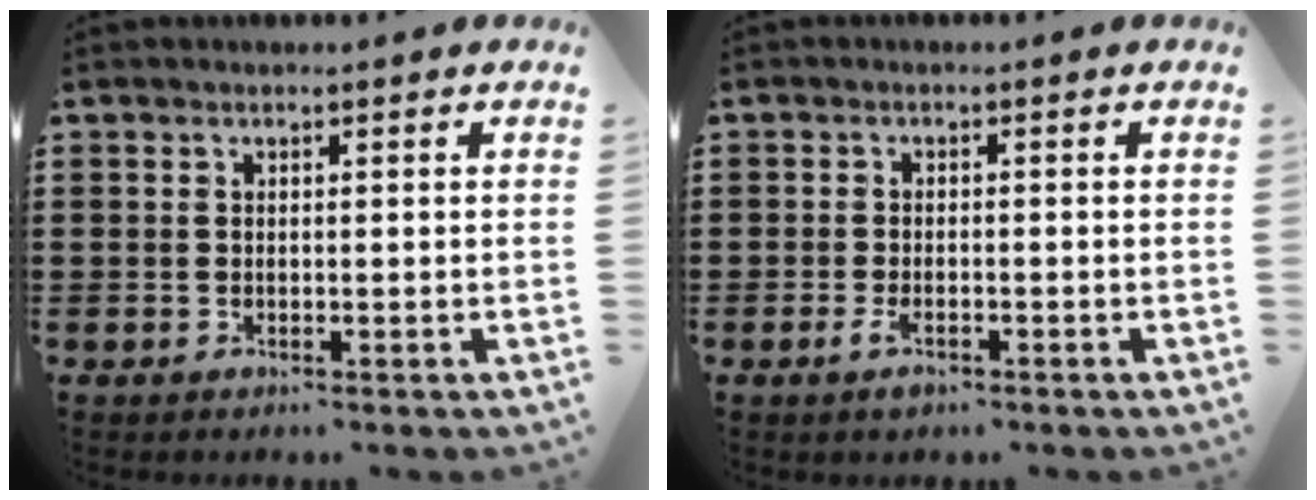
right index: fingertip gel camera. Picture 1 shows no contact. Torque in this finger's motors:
{"motor_torque": [0.21, 0.16, 0.02, 0.06]}